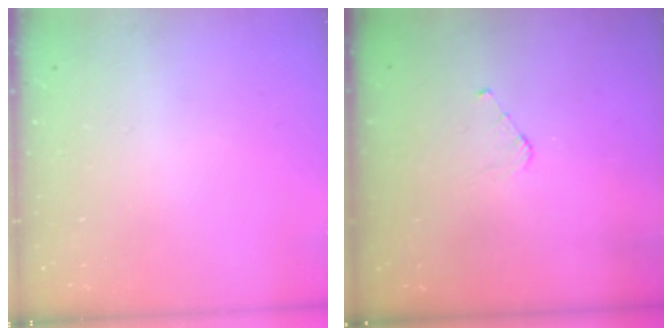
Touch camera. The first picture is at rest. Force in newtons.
{"total": 3.0, "press": 3.0, "slide": 0.2}